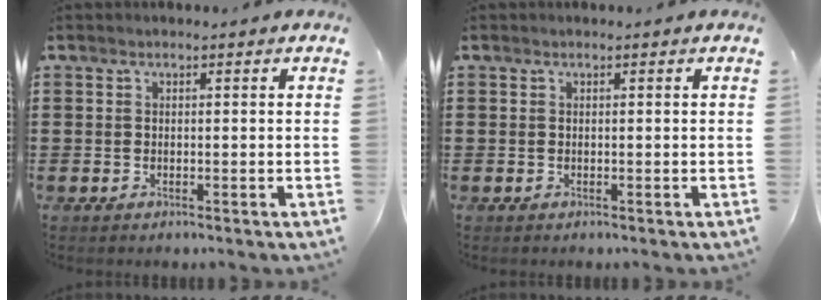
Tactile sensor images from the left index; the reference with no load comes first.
{"total": 0.0}